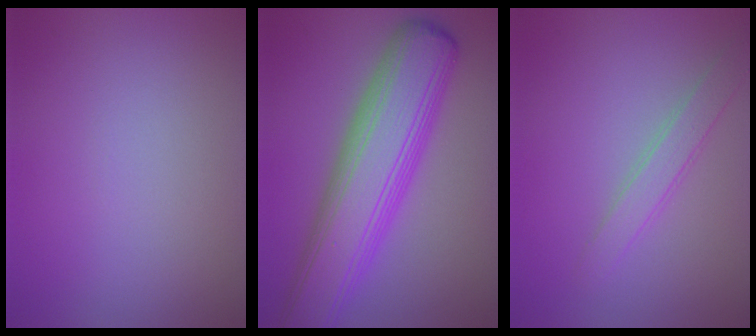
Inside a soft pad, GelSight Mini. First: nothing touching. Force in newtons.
{"total": 9.6, "press": 9.6, "slide": 0.3}
{"total": 2.2, "press": 2.2, "slide": 0.1}